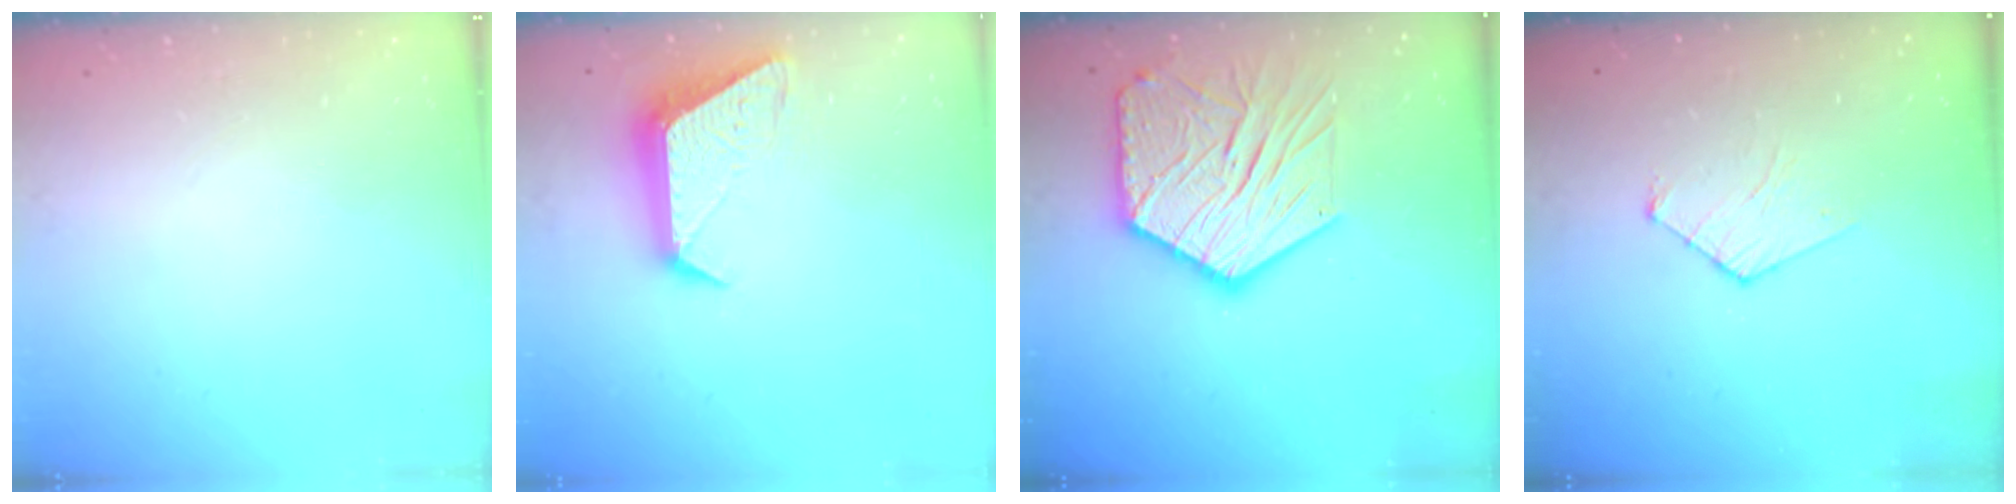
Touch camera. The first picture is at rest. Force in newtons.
{"total": 11.4, "press": 11.4, "slide": 0.9}
{"total": 19.6, "press": 19.5, "slide": 1.8}
{"total": 4.3, "press": 4.3, "slide": 0.5}